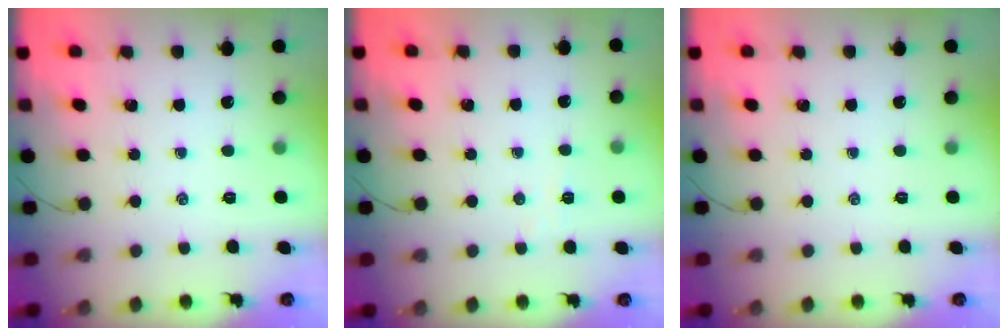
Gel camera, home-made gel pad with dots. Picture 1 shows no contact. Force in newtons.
{"total": 3.2, "press": 3.0, "slide": 1.0}
{"total": 0.0}